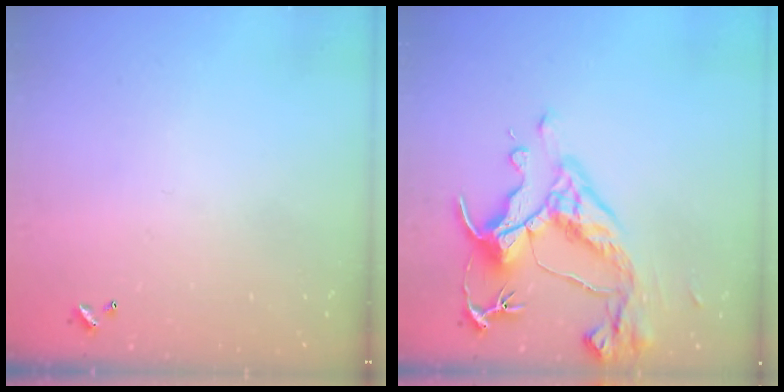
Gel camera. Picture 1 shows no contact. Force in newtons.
{"total": 9.1, "press": 9.0, "slide": 1.6}